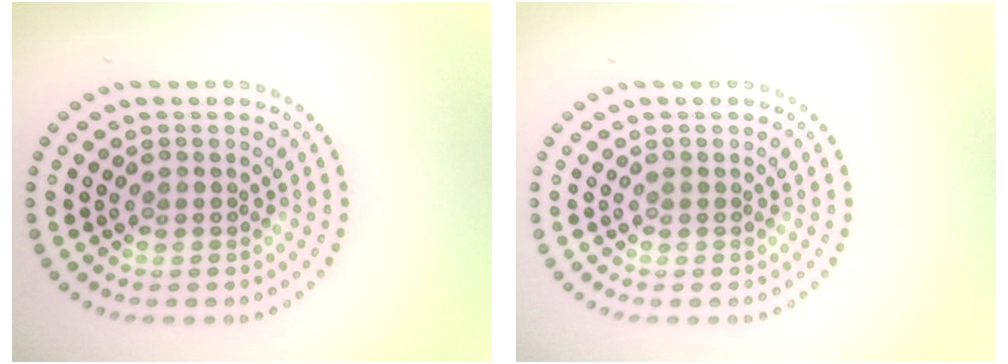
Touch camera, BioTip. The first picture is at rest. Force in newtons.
{"total": 0.0}